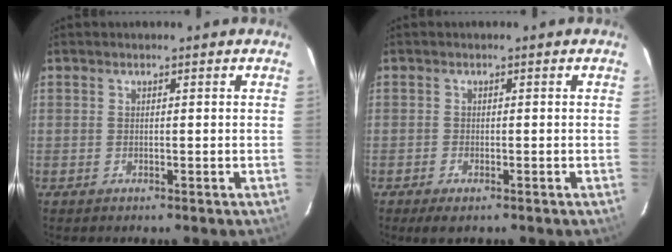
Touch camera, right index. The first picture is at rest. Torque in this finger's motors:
{"motor_torque": [0.15, -0.08, 0.09, 0.01]}